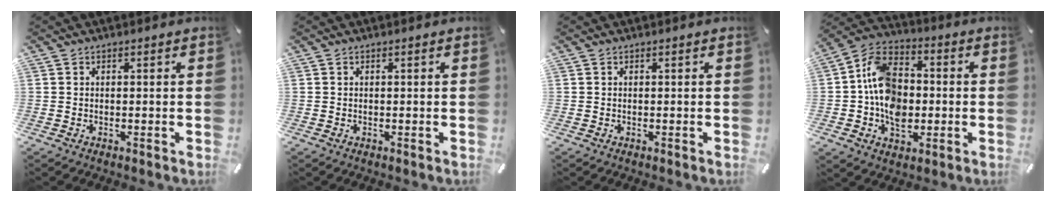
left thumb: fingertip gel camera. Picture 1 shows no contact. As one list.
[{"total": 0.0}, {"total": 0.0}, {"total": 13.4, "force": [-2.0, 10.6, 8.0], "torque": [-0.161, 0.019, -0.035]}]